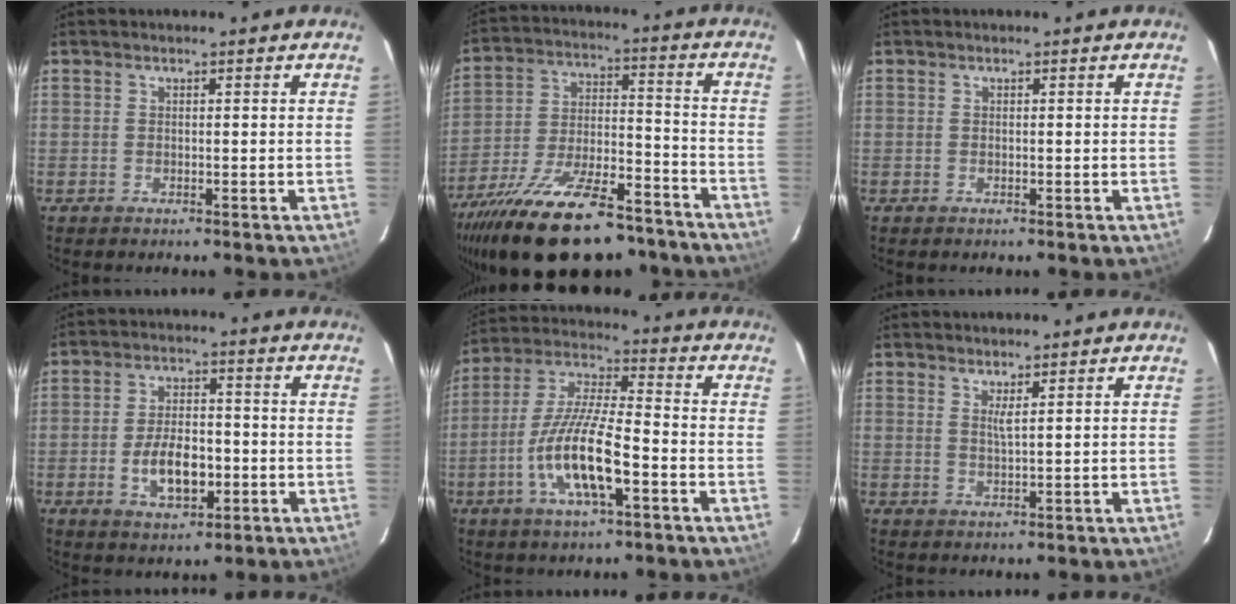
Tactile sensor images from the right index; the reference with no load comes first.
{"total": 27.0, "force": [-20.2, 10.0, 15.0], "torque": [-0.281, -0.027, -0.301]}
{"total": 0.0}
{"total": 8.8, "force": [-2.5, 4.6, 7.0], "torque": [-0.136, 0.003, -0.034]}
{"total": 13.6, "force": [-5.2, 3.1, 12.1], "torque": [-0.250, -0.007, -0.102]}
{"total": 1.7, "force": [1.2, 0.0, 1.2], "torque": [-0.024, -0.002, 0.020]}